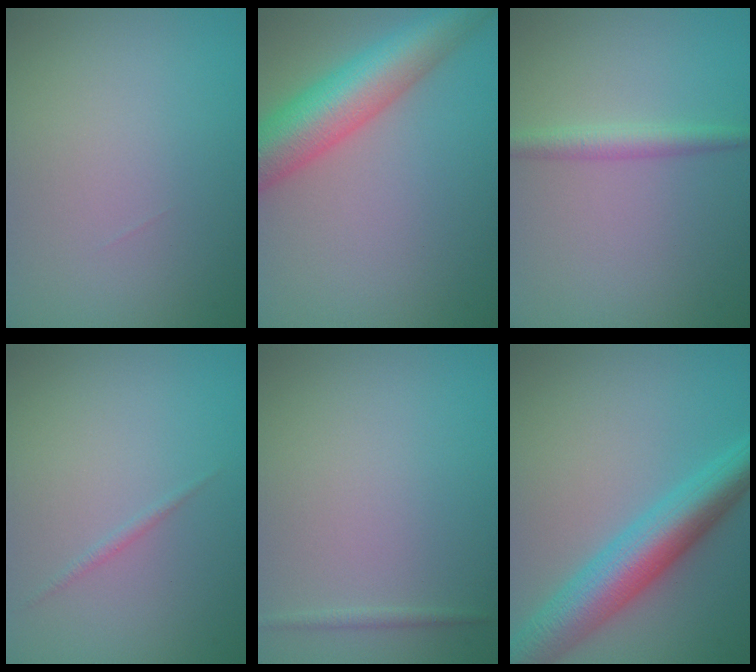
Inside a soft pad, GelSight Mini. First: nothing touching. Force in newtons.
{"total": 8.8, "press": 8.8, "slide": 0.3}
{"total": 2.1, "press": 2.1, "slide": 0.0}
{"total": 0.5, "press": 0.5, "slide": 0.0}
{"total": 0.5, "press": 0.5, "slide": 0.1}
{"total": 7.4, "press": 7.4, "slide": 0.1}